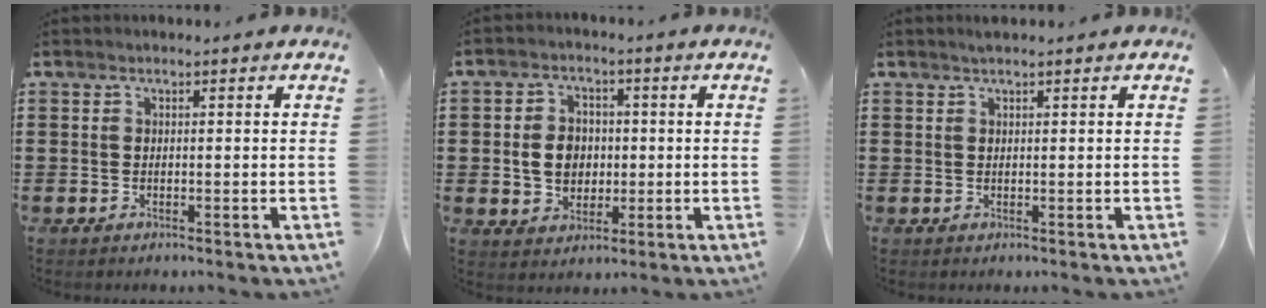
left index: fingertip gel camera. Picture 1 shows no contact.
{"total": 5.9, "force": [-0.2, 4.8, 3.5], "torque": [-0.076, 0.007, -0.010]}
{"total": 0.9, "force": [0.8, 0.0, 0.5], "torque": [-0.011, 0.000, 0.015]}